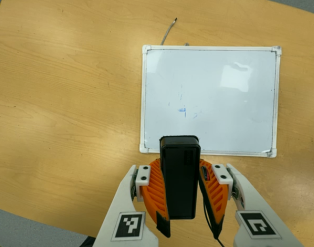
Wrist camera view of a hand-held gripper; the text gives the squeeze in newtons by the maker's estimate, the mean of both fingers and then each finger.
{"total": 7.7, "left": 6.6, "right": 8.8}